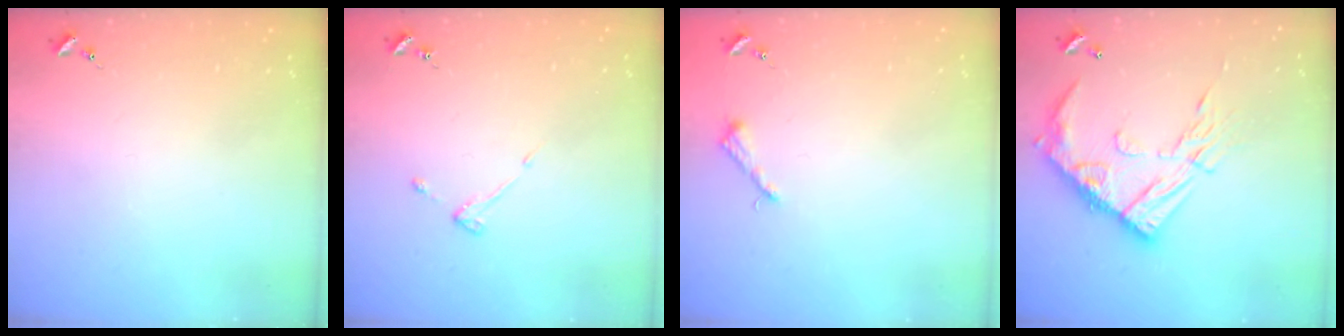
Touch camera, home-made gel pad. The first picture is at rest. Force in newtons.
{"total": 3.0, "press": 3.0, "slide": 0.4}
{"total": 4.2, "press": 4.1, "slide": 0.6}
{"total": 17.2, "press": 17.2, "slide": 1.3}